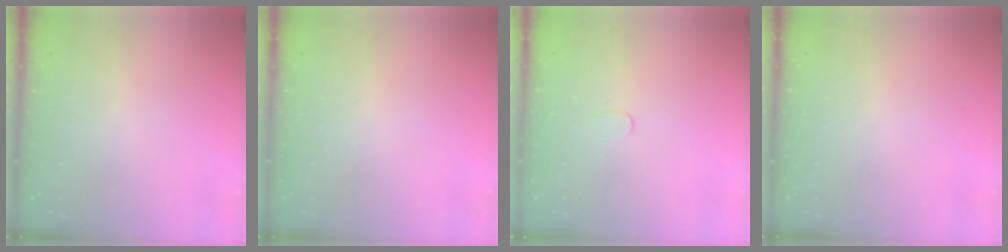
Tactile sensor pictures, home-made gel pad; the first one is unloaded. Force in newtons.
{"total": 0.0}
{"total": 3.8, "press": 3.8, "slide": 0.3}
{"total": 0.5, "press": 0.5, "slide": 0.1}